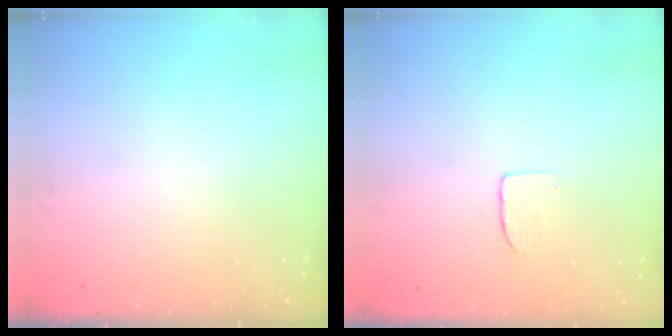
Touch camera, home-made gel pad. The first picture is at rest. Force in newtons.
{"total": 3.7, "press": 3.7, "slide": 0.3}